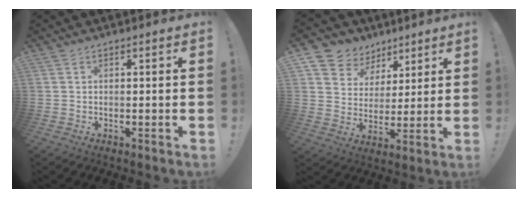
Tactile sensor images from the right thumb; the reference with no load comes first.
{"total": 8.8, "force": [4.9, 7.2, 1.3], "torque": [-0.021, -0.039, 0.102]}